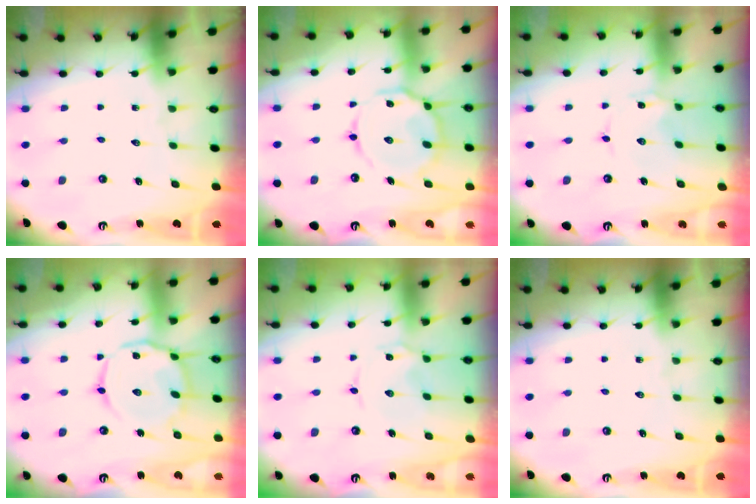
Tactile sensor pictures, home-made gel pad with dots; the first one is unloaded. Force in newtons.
{"total": 13.4, "press": 13.3, "slide": 1.3}
{"total": 1.5, "press": 1.5, "slide": 0.1}
{"total": 10.3, "press": 10.3, "slide": 0.7}
{"total": 0.8, "press": 0.7, "slide": 0.3}
{"total": 0.0}